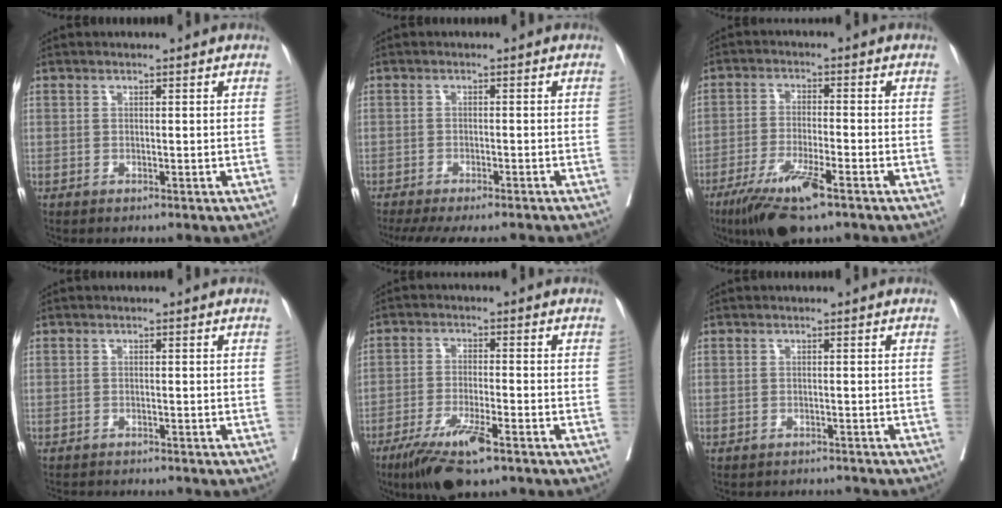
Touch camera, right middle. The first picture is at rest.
{"total": 12.4, "force": [-10.8, 2.6, 5.6], "torque": [-0.094, -0.016, -0.143]}
{"total": 9.7, "force": [-6.0, 1.2, 7.5], "torque": [-0.144, -0.024, -0.101]}
{"total": 4.7, "force": [-4.6, 0.3, 1.2], "torque": [-0.009, -0.011, -0.069]}
{"total": 8.9, "force": [-5.6, 1.2, 6.8], "torque": [-0.130, -0.021, -0.095]}
{"total": 3.4, "force": [-3.4, 0.5, -0.1], "torque": [0.006, -0.007, -0.045]}